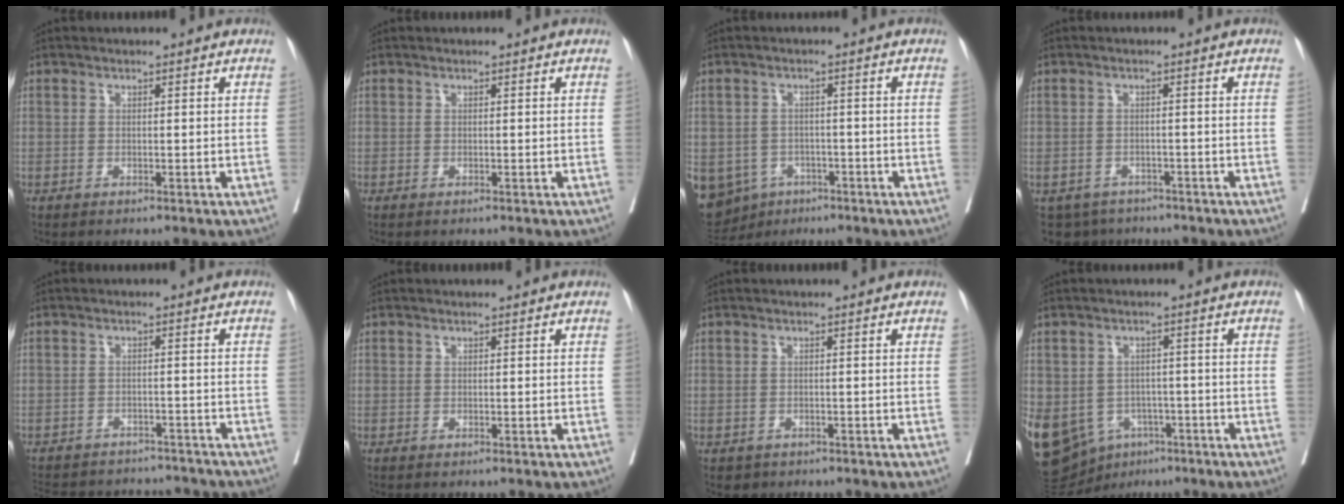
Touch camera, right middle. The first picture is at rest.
{"total": 0.7, "force": [-0.5, -0.1, 0.5], "torque": [-0.015, -0.001, -0.007]}
{"total": 13.0, "force": [-6.3, 10.6, 4.2], "torque": [-0.126, 0.000, -0.080]}
{"total": 4.9, "force": [-3.9, 3.0, -0.1], "torque": [0.007, 0.001, -0.056]}
{"total": 14.4, "force": [-13.1, 5.1, 3.2], "torque": [-0.070, 0.013, -0.163]}
{"total": 0.0}
{"total": 1.6, "force": [-1.0, 1.2, 0.1], "torque": [-0.006, 0.001, -0.012]}
{"total": 24.1, "force": [-10.1, 18.9, 11.0], "torque": [-0.351, -0.012, -0.138]}